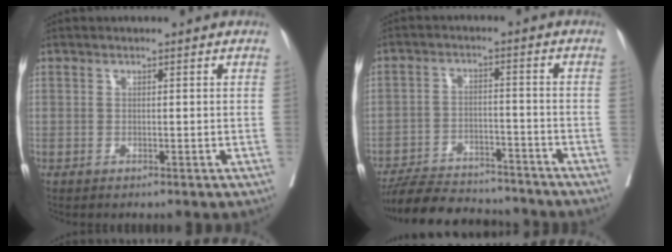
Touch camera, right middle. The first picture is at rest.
{"total": 12.9, "force": [-11.9, 3.3, 3.6], "torque": [-0.055, 0.002, -0.180]}